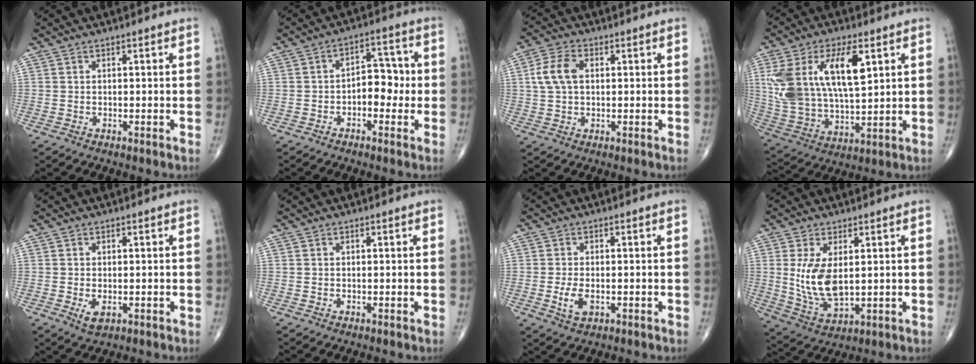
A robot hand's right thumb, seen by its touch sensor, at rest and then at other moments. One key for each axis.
{"total": 6.8, "fx": -1.0, "fy": 4.3, "fz": 5.1, "tx": -0.045, "ty": 0.026, "tz": -0.025}
{"total": 6.7, "fx": 1.1, "fy": 4.2, "fz": 5.1, "tx": -0.106, "ty": 0.013, "tz": 0.018}
{"total": 19.9, "fx": 6.3, "fy": 9.4, "fz": 16.4, "tx": -0.315, "ty": -0.012, "tz": 0.123}
{"total": 2.6, "fx": -0.7, "fy": 1.5, "fz": 2.1, "tx": -0.034, "ty": -0.005, "tz": -0.007}
{"total": 0.0}
{"total": 4.0, "fx": -1.0, "fy": 2.1, "fz": 3.2, "tx": -0.065, "ty": -0.004, "tz": -0.014}
{"total": 9.9, "fx": 1.4, "fy": 5.0, "fz": 8.4, "tx": -0.164, "ty": -0.017, "tz": 0.043}